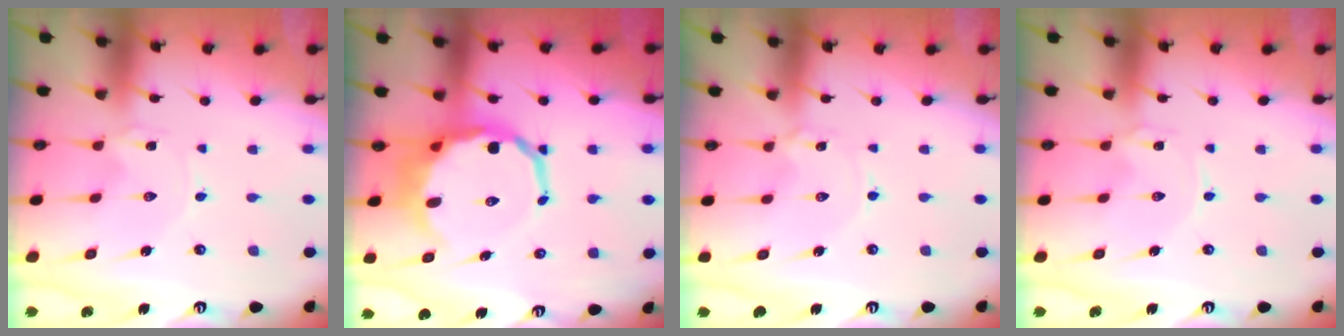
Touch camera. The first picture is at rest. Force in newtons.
{"total": 12.9, "press": 12.5, "slide": 3.1}
{"total": 0.9, "press": 0.9, "slide": 0.1}
{"total": 0.0}